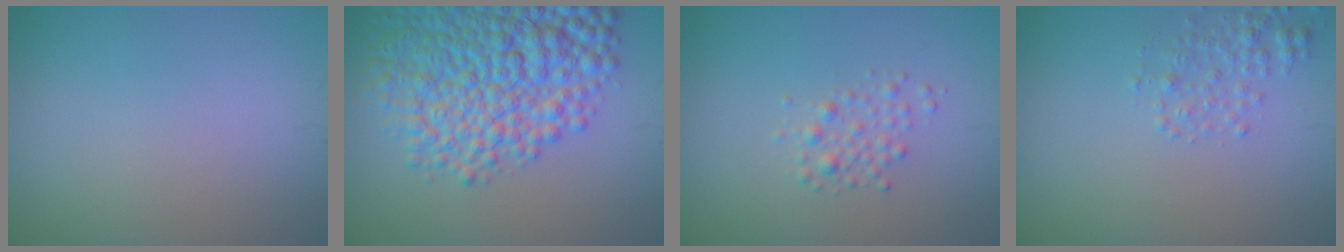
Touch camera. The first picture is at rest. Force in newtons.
{"total": 10.1, "press": 10.1, "slide": 0.3}
{"total": 1.5, "press": 1.5, "slide": 0.0}
{"total": 1.9, "press": 1.9, "slide": 0.1}